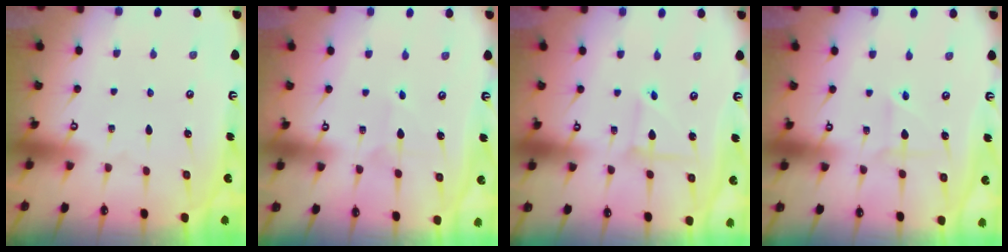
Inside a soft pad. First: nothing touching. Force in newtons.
{"total": 2.0, "press": 2.0, "slide": 0.2}
{"total": 3.4, "press": 3.4, "slide": 0.3}
{"total": 3.0, "press": 2.9, "slide": 0.6}